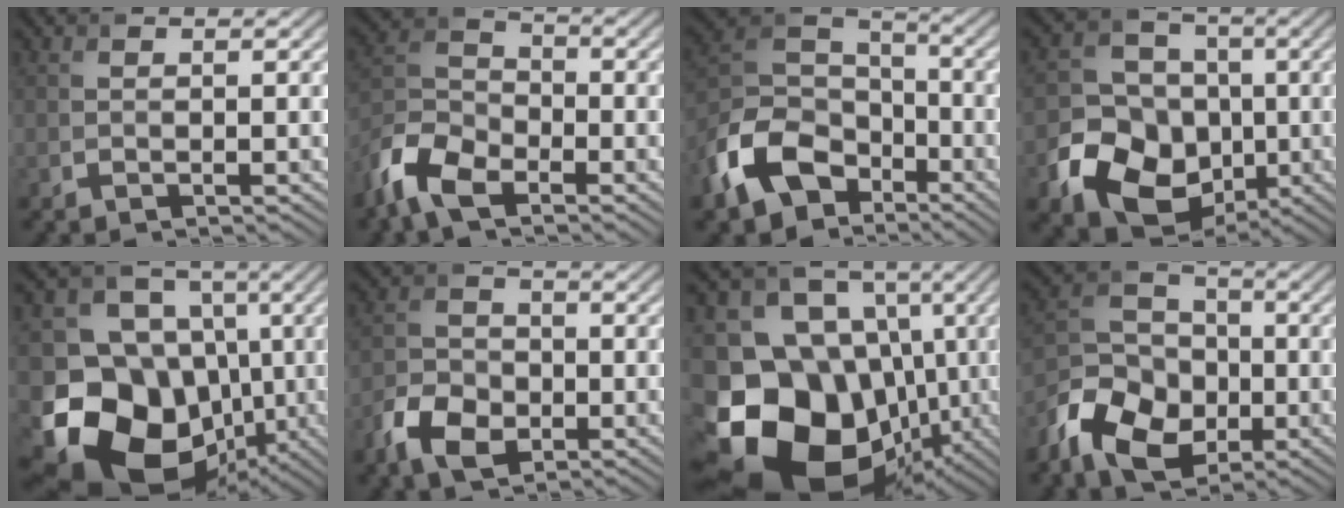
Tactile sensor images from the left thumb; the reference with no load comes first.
{"total": 8.5, "force": [-5.7, 4.0, 4.8], "torque": [-0.114, -0.010, -0.134]}
{"total": 12.6, "force": [-6.7, 8.3, 6.8], "torque": [-0.160, -0.018, -0.149]}
{"total": 13.4, "force": [-4.4, 11.1, 6.2], "torque": [-0.128, -0.050, -0.102]}
{"total": 17.5, "force": [-4.7, 14.4, 8.7], "torque": [-0.181, -0.032, -0.089]}
{"total": 6.2, "force": [-3.1, 4.1, 3.4], "torque": [-0.077, -0.005, -0.069]}
{"total": 21.0, "force": [-8.0, 16.0, 10.9], "torque": [-0.227, -0.014, -0.135]}
{"total": 11.0, "force": [-4.9, 7.8, 6.0], "torque": [-0.142, -0.018, -0.112]}